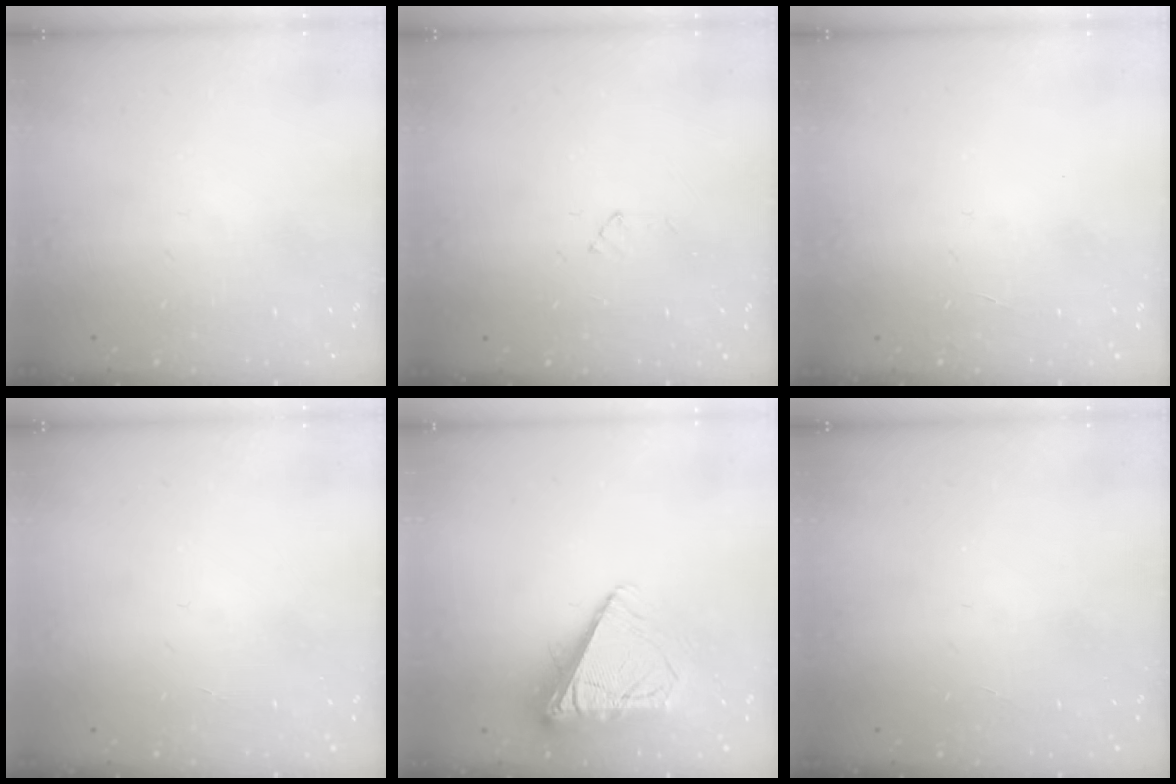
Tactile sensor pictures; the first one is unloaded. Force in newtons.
{"total": 2.3, "press": 2.3, "slide": 0.3}
{"total": 0.0}
{"total": 0.0}
{"total": 9.4, "press": 9.3, "slide": 1.3}
{"total": 0.0}